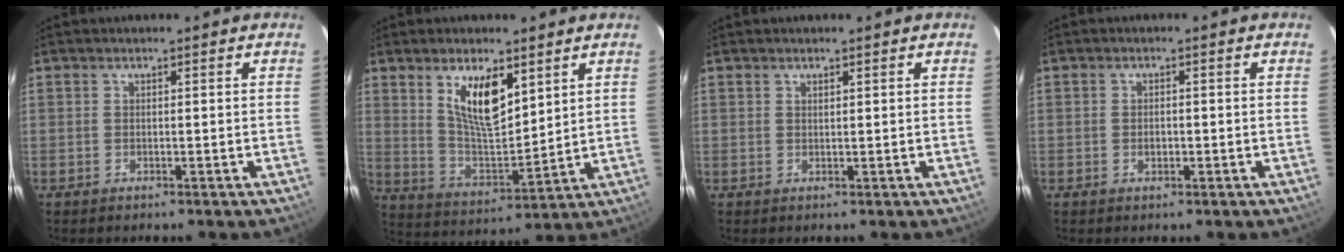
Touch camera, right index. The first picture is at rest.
{"total": 11.2, "force": [5.7, 4.2, 8.7], "torque": [-0.153, -0.001, 0.120]}
{"total": 0.5, "force": [0.4, 0.2, 0.2], "torque": [-0.003, 0.001, 0.008]}
{"total": 1.6, "force": [-0.4, 1.1, 1.2], "torque": [-0.021, 0.003, -0.008]}